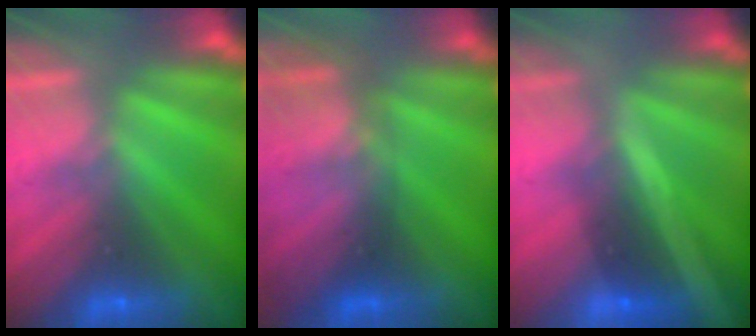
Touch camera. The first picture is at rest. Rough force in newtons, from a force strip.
{"total": 2.8}
{"total": 2.0}